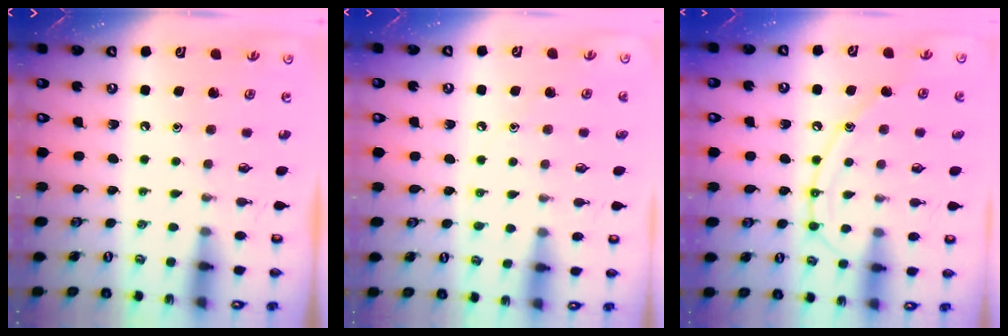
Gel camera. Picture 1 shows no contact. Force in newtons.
{"total": 4.5, "press": 4.5, "slide": 0.4}
{"total": 12.4, "press": 12.3, "slide": 1.1}